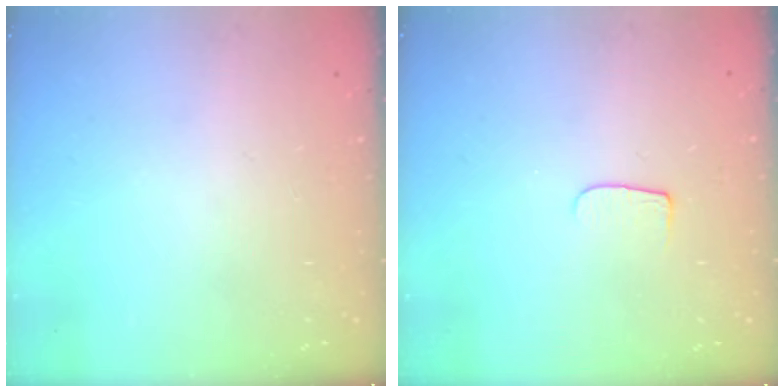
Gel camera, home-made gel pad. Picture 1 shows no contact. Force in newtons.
{"total": 5.3, "press": 5.2, "slide": 0.6}